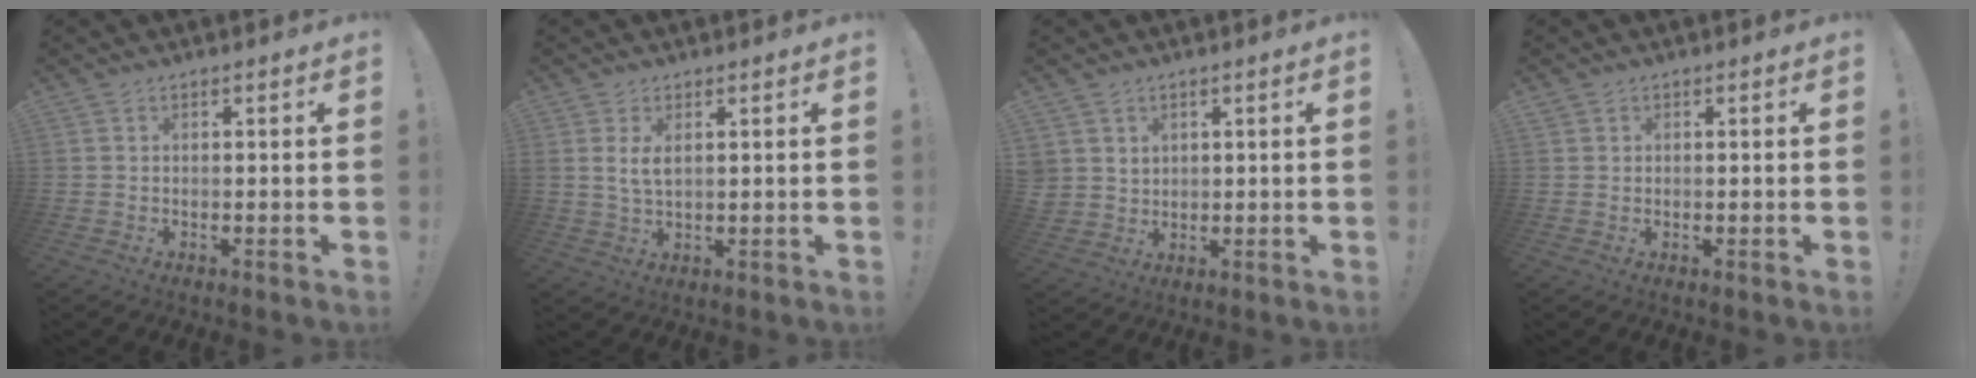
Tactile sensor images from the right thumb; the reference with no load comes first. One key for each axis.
{"total": 4.2, "fx": 1.6, "fy": 1.8, "fz": 3.4, "tx": -0.061, "ty": -0.002, "tz": 0.028}
{"total": 4.1, "fx": 2.6, "fy": 3.2, "fz": 0.4, "tx": -0.011, "ty": -0.014, "tz": 0.053}
{"total": 1.0, "fx": 0.6, "fy": 0.7, "fz": 0.1, "tx": 0.002, "ty": -0.001, "tz": 0.011}